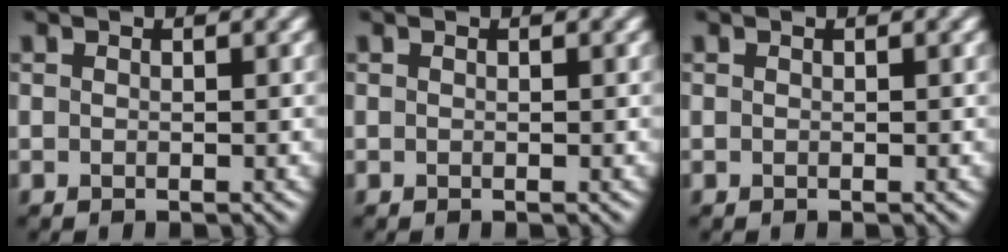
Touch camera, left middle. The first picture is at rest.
{"total": 0.0}
{"total": 0.0}